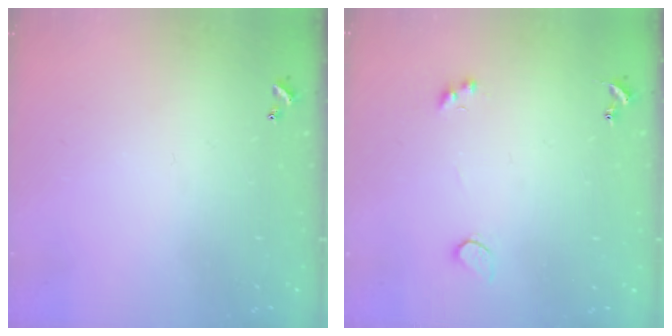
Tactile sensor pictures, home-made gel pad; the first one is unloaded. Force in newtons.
{"total": 2.1, "press": 1.9, "slide": 1.0}